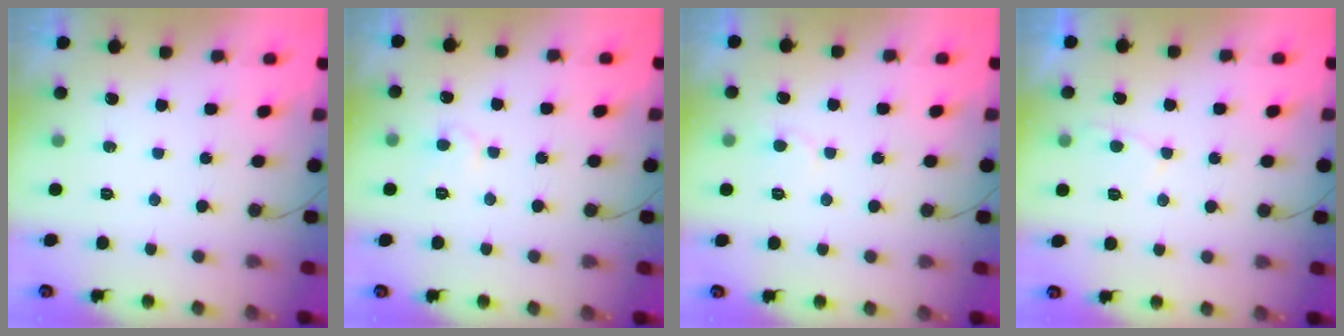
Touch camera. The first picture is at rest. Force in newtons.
{"total": 5.3, "press": 5.2, "slide": 0.5}
{"total": 5.6, "press": 5.6, "slide": 0.3}
{"total": 3.5, "press": 3.5, "slide": 0.4}